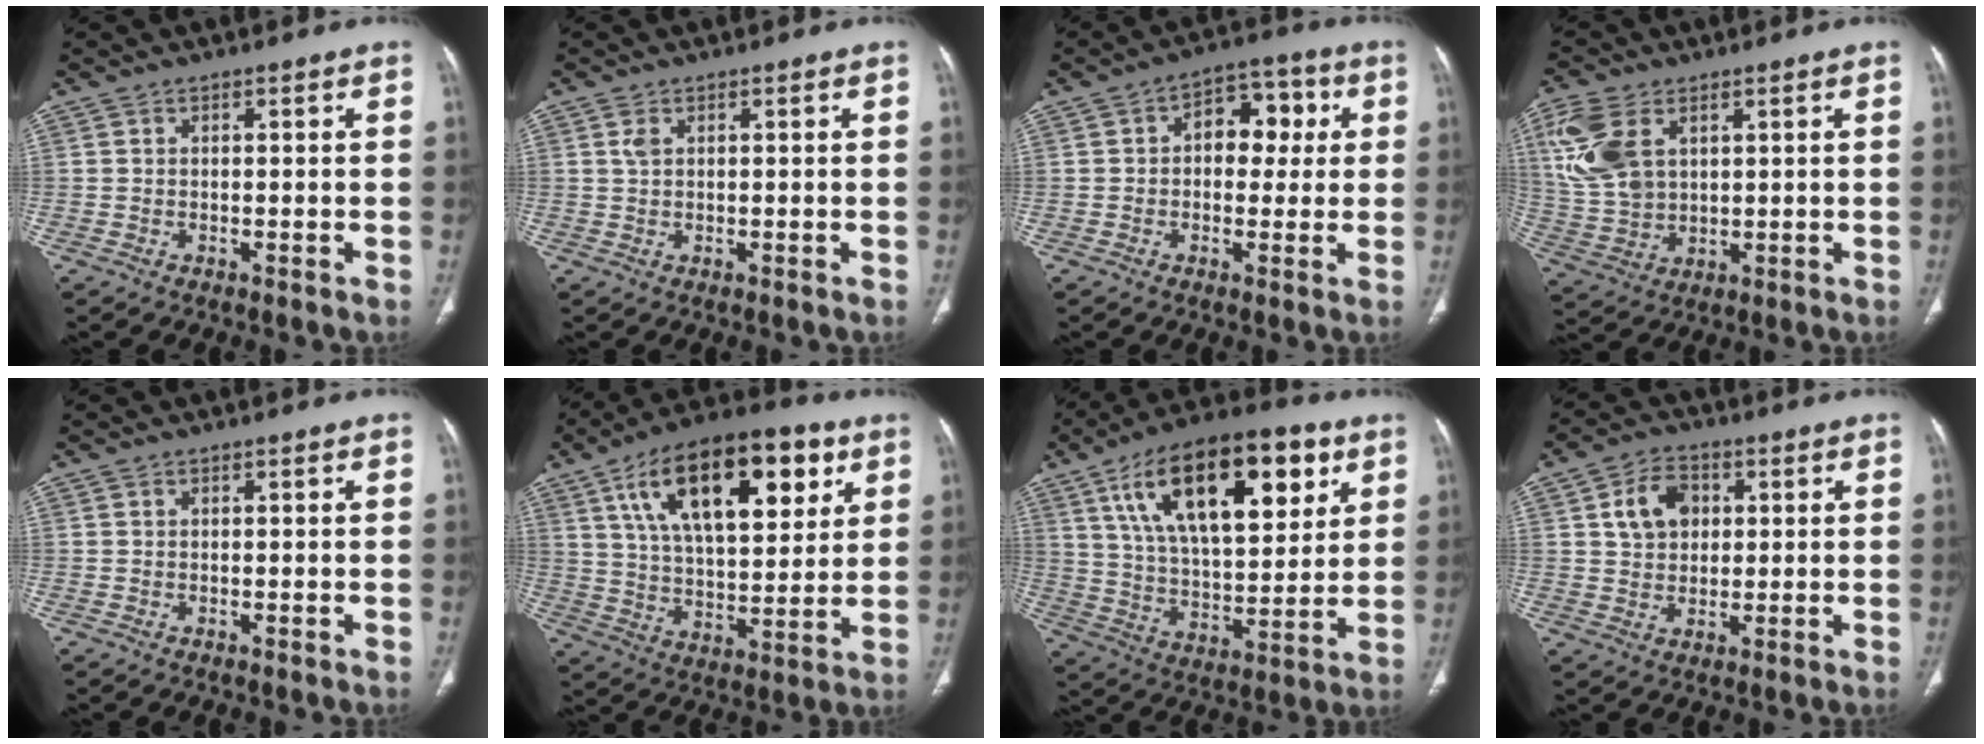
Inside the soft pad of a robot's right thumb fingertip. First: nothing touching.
{"total": 1.7, "force": [0.7, 0.9, 1.2], "torque": [-0.028, 0.005, 0.020]}
{"total": 9.4, "force": [1.6, 6.3, 6.8], "torque": [-0.054, 0.021, 0.017]}
{"total": 12.4, "force": [4.5, 7.8, 8.5], "torque": [-0.189, -0.006, 0.101]}
{"total": 0.0}
{"total": 24.4, "force": [10.5, 11.3, 18.9], "torque": [-0.282, -0.016, 0.174]}
{"total": 25.9, "force": [11.2, 11.7, 20.2], "torque": [-0.304, -0.019, 0.188]}
{"total": 8.1, "force": [2.2, 6.1, 4.9], "torque": [-0.060, 0.001, 0.036]}